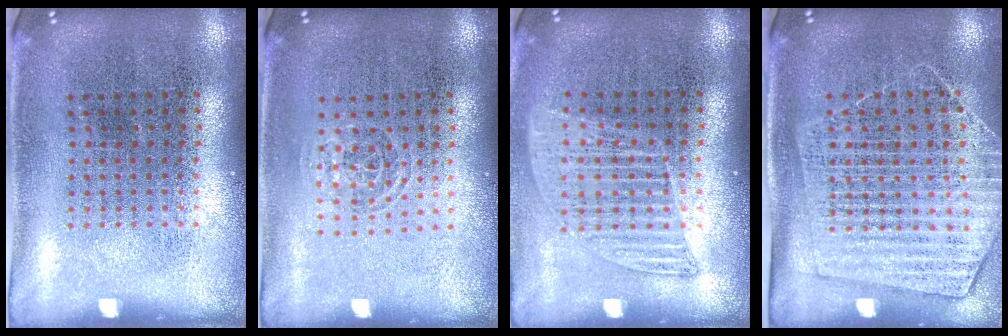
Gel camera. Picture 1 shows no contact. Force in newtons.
{"total": 0.7, "press": 0.5, "slide": 0.6}
{"total": 1.2, "press": 1.1, "slide": 0.4}
{"total": 1.5, "press": 1.4, "slide": 0.6}